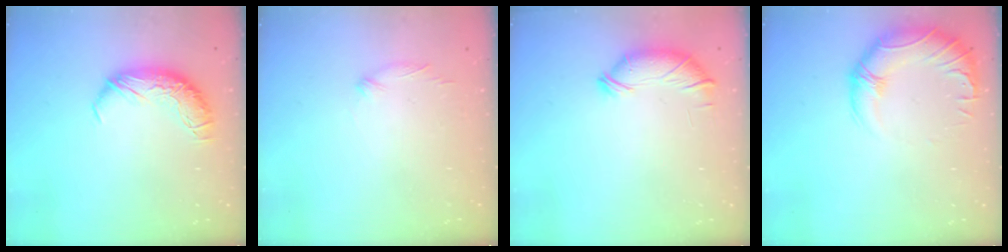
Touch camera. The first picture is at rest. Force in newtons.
{"total": 7.5, "press": 7.4, "slide": 0.7}
{"total": 5.6, "press": 5.5, "slide": 0.7}
{"total": 3.1, "press": 0.8, "slide": 2.9}